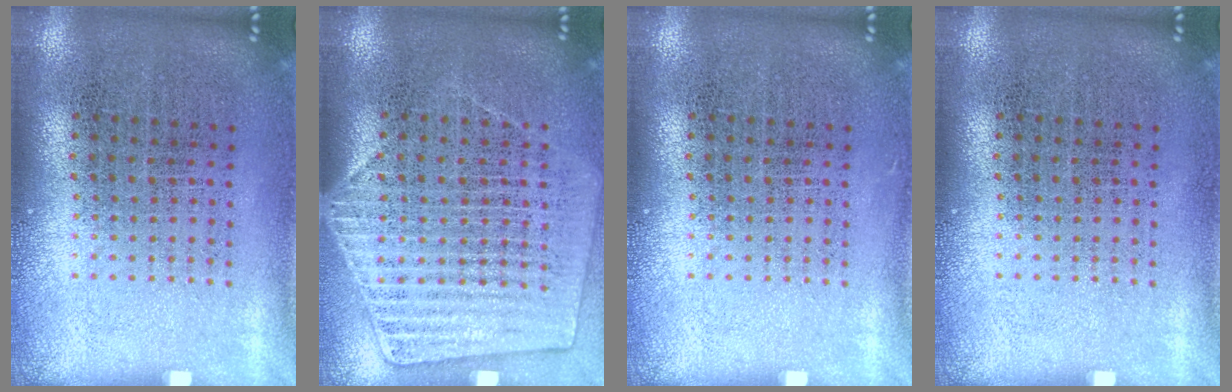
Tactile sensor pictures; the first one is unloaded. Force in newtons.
{"total": 1.3, "press": 1.2, "slide": 0.5}
{"total": 0.0}
{"total": 0.0}